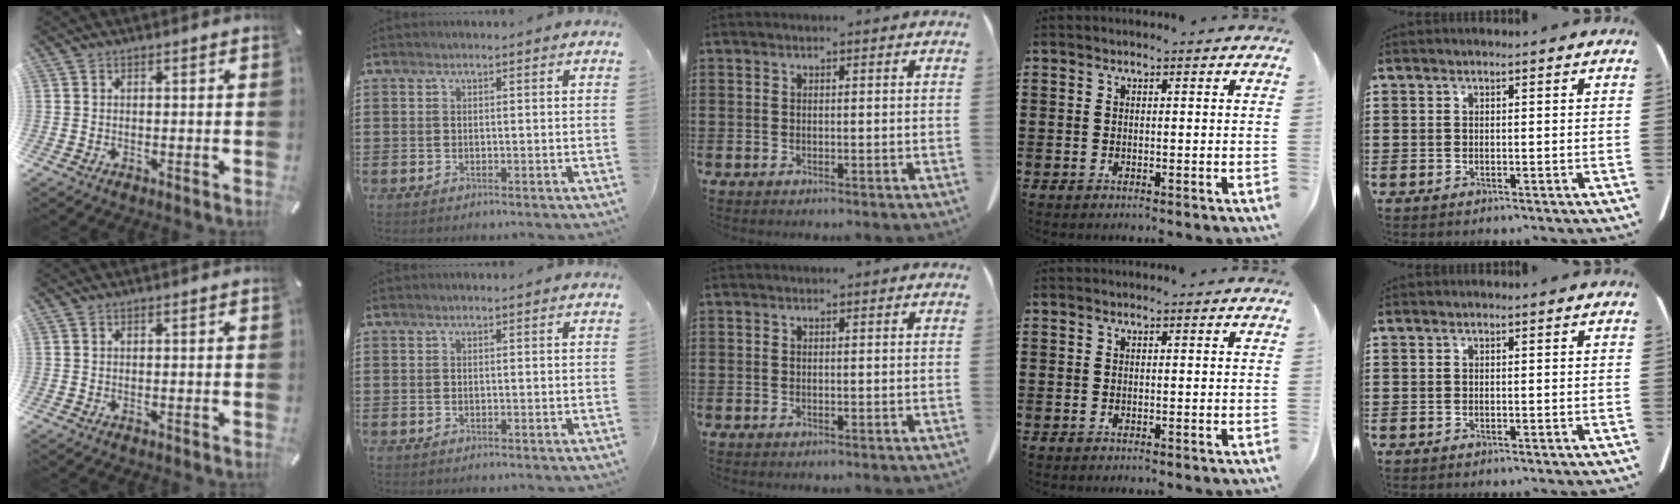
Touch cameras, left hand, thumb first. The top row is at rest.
{}